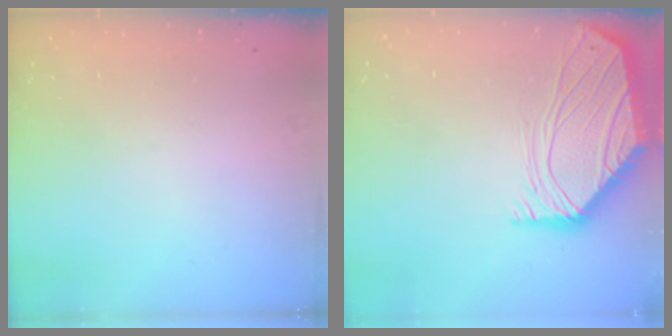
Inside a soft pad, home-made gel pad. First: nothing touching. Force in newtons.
{"total": 0.5, "press": 0.4, "slide": 0.3}